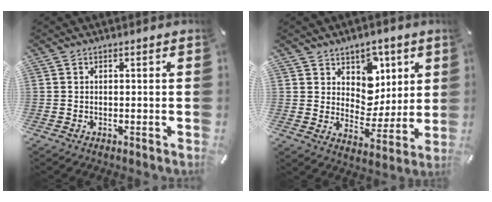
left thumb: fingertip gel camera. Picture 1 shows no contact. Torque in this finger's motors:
{"motor_torque": [1.23, 1.44, 0.50, -0.93, 0.10]}